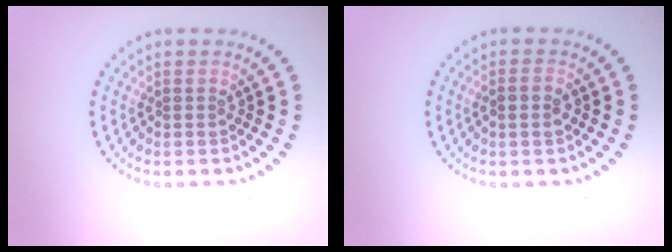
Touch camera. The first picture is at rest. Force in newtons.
{"total": 1.6, "press": 1.5, "slide": 0.4}